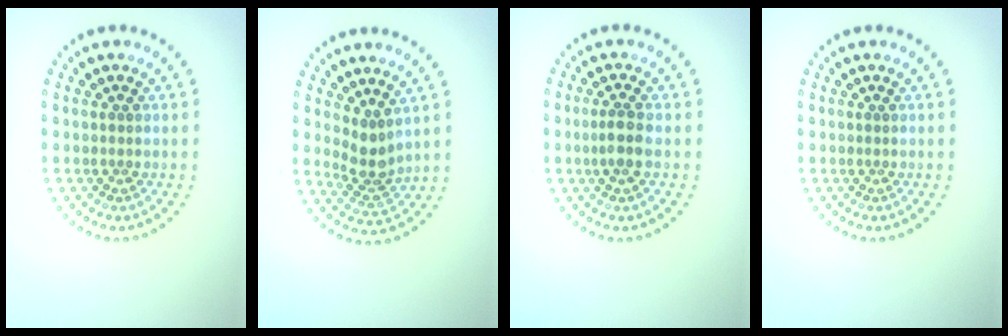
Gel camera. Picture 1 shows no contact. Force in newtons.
{"total": 2.5, "press": 1.9, "slide": 1.7}
{"total": 1.9, "press": 1.7, "slide": 0.8}
{"total": 0.0}